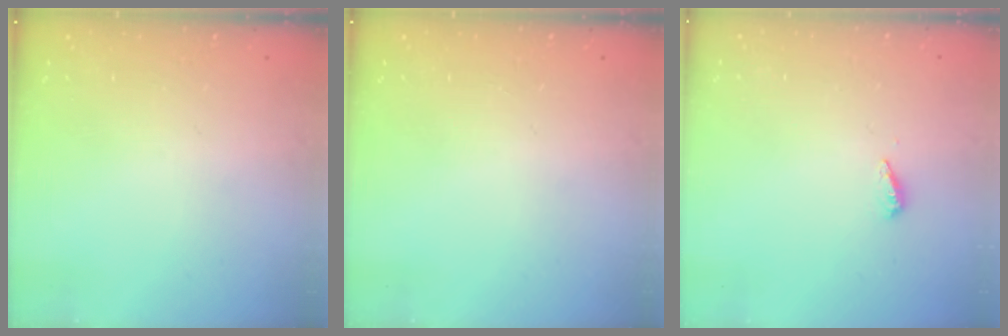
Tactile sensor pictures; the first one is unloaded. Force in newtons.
{"total": 0.0}
{"total": 2.9, "press": 2.9, "slide": 0.3}